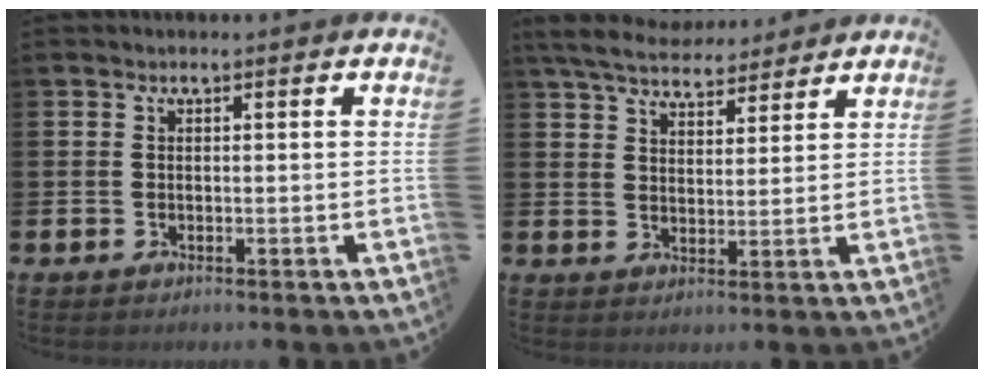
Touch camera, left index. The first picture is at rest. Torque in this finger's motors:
{"motor_torque": [1.07, -1.05, 0.61, 0.11]}